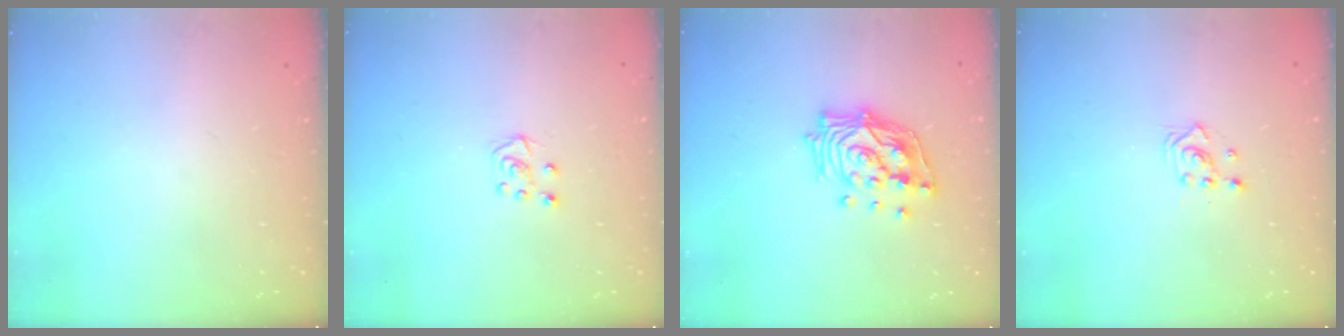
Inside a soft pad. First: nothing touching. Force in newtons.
{"total": 5.3, "press": 5.3, "slide": 0.6}
{"total": 14.8, "press": 14.7, "slide": 2.0}
{"total": 2.5, "press": 2.5, "slide": 0.3}